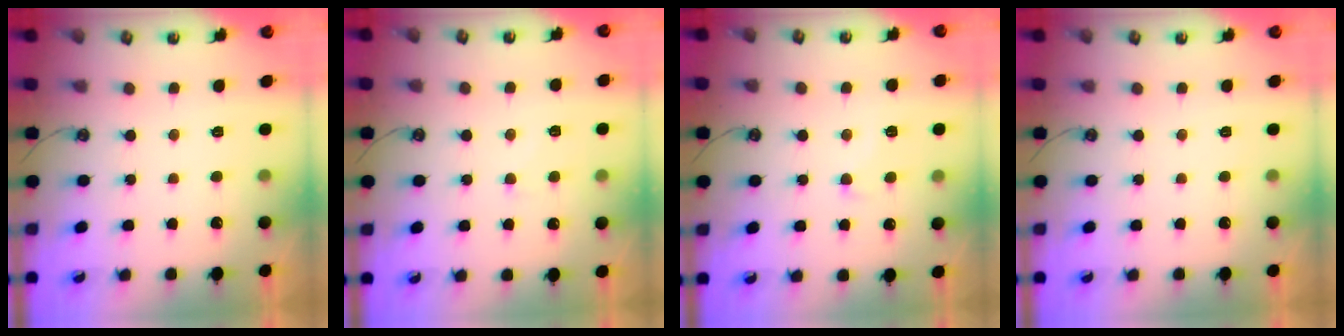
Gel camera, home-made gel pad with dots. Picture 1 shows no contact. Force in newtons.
{"total": 5.3, "press": 5.3, "slide": 0.5}
{"total": 2.4, "press": 2.3, "slide": 0.7}
{"total": 0.0}